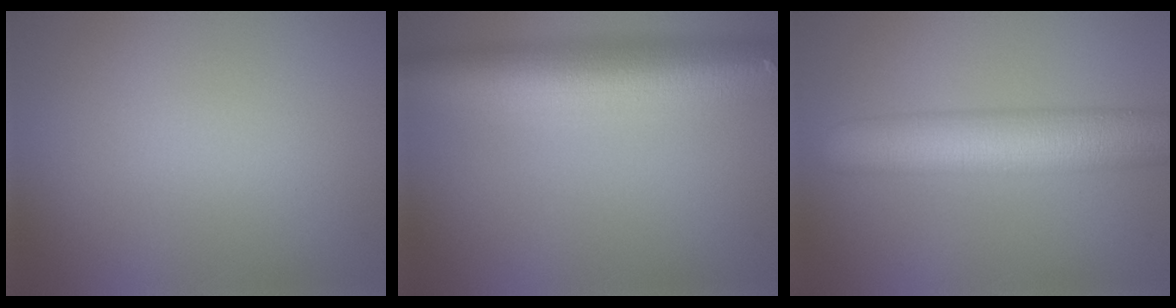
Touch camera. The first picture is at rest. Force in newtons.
{"total": 11.2, "press": 11.1, "slide": 0.6}
{"total": 9.1, "press": 9.1, "slide": 0.4}